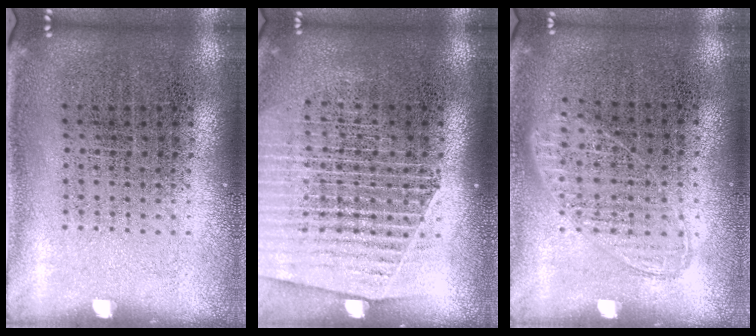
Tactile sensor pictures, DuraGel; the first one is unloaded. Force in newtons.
{"total": 1.7, "press": 1.6, "slide": 0.5}
{"total": 0.8, "press": 0.7, "slide": 0.3}